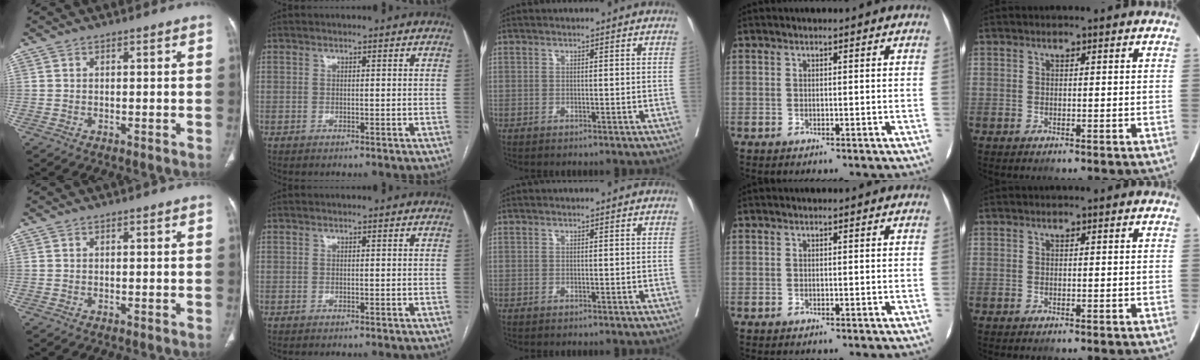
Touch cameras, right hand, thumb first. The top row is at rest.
{}